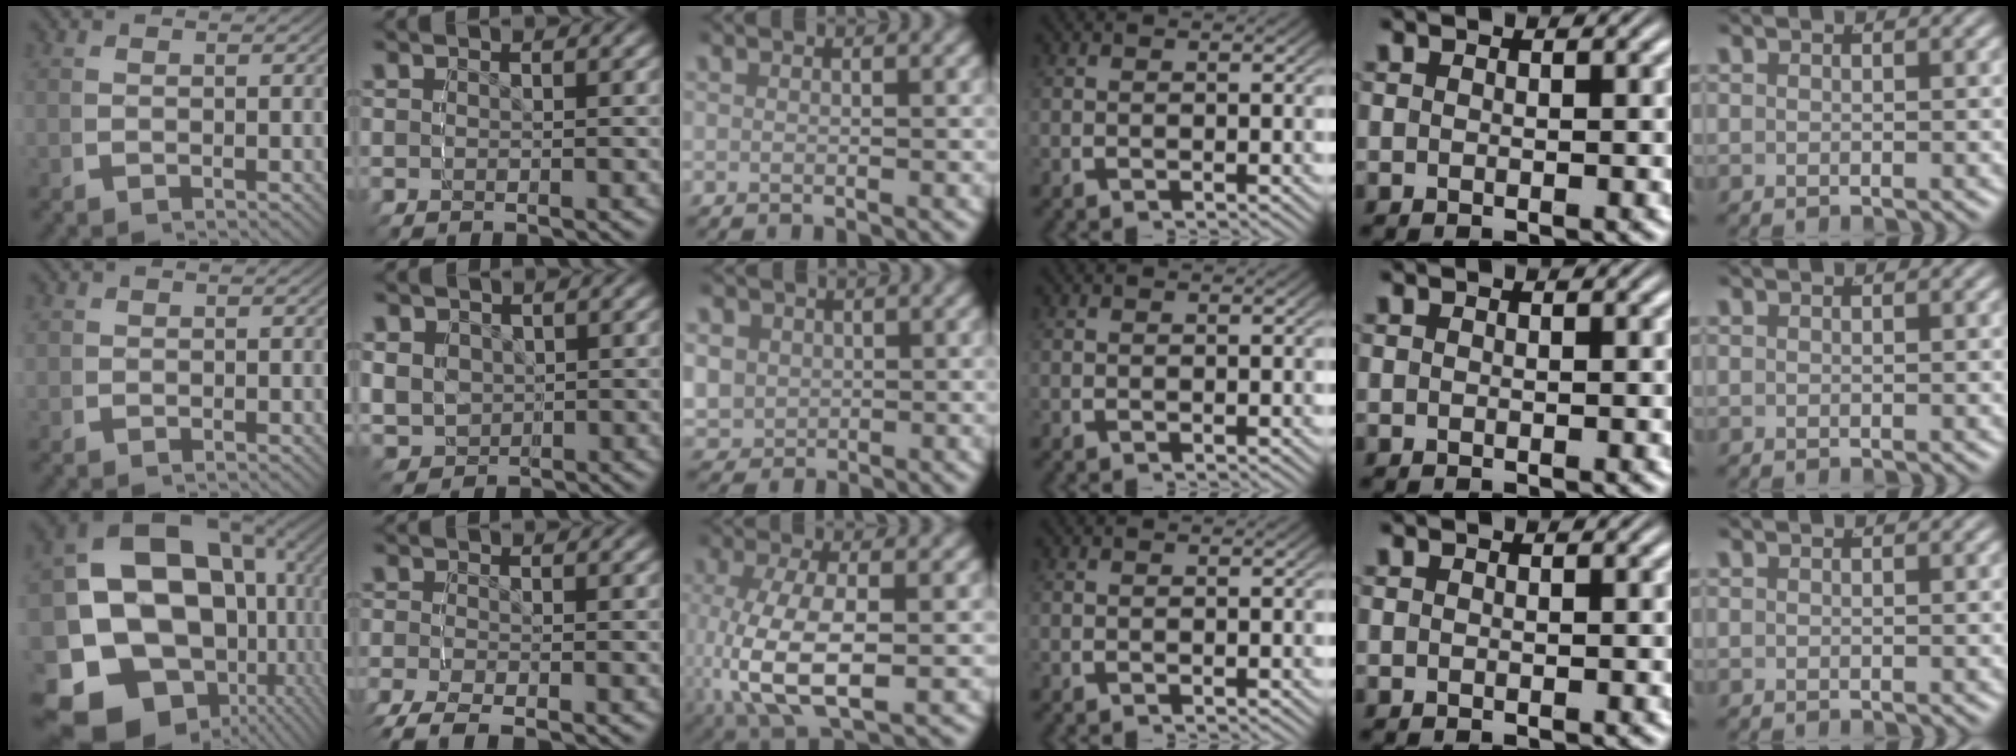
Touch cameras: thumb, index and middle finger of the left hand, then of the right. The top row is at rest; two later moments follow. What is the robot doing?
{"motion": "grasp_and_lifting", "object": "cloth"}